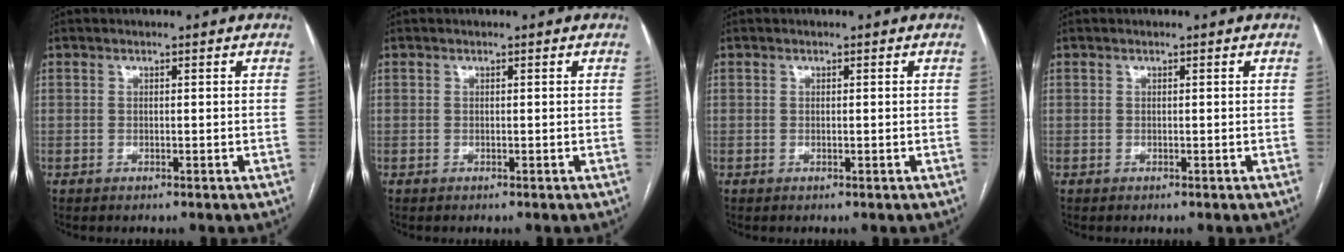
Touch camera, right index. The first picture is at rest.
{"total": 0.0}
{"total": 0.0}
{"total": 0.0}